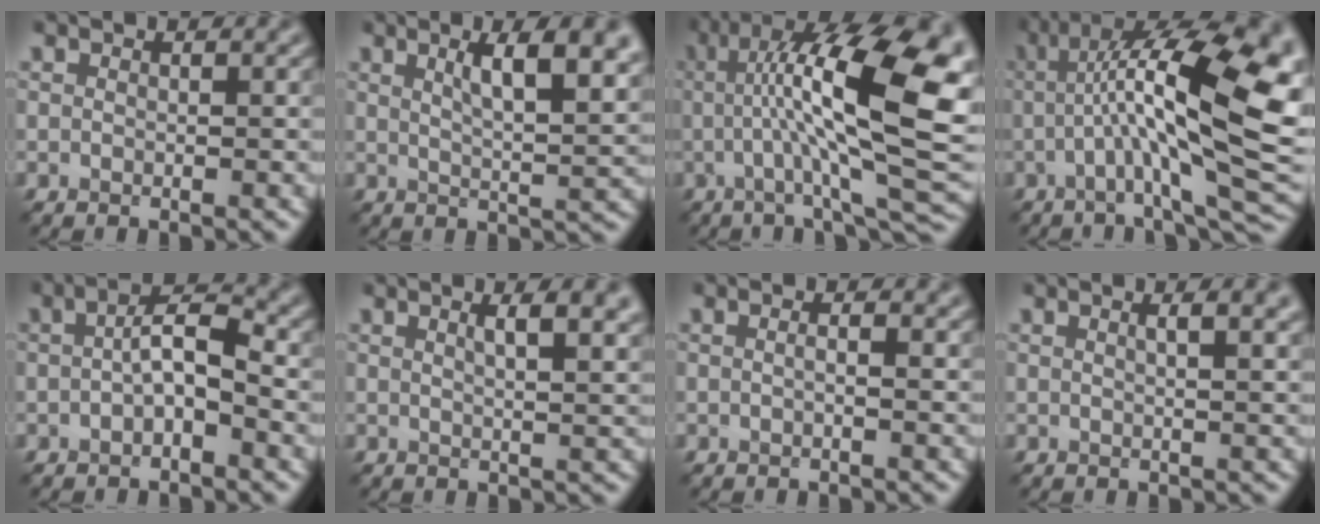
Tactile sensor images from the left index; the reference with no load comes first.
{"total": 7.5, "force": [3.1, 2.3, 6.5], "torque": [-0.072, 0.006, 0.046]}
{"total": 15.4, "force": [2.1, 4.0, 14.8], "torque": [-0.213, 0.018, 0.031]}
{"total": 16.1, "force": [1.2, 4.5, 15.4], "torque": [-0.239, 0.025, 0.018]}
{"total": 3.3, "force": [-0.3, 1.2, 3.1], "torque": [-0.054, 0.010, -0.011]}
{"total": 4.4, "force": [2.0, 1.5, 3.6], "torque": [-0.027, 0.009, 0.018]}
{"total": 0.8, "force": [0.1, 0.1, 0.8], "torque": [-0.015, 0.000, -0.001]}
{"total": 3.7, "force": [1.7, 1.5, 3.0], "torque": [-0.017, 0.012, 0.004]}